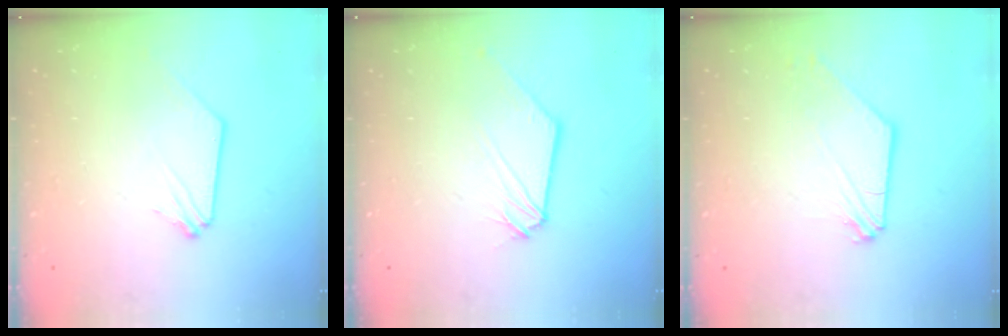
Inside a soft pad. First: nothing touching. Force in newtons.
{"total": 0.0}
{"total": 2.5, "press": 2.5, "slide": 0.4}